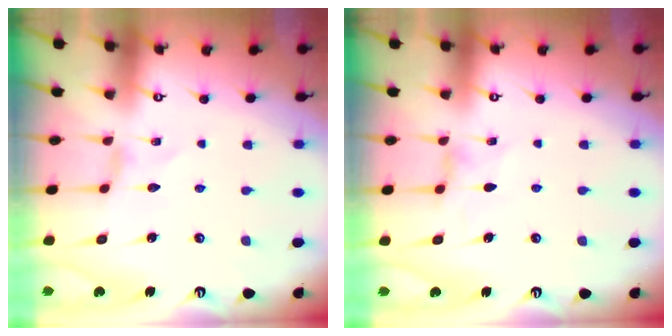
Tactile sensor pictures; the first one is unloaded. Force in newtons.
{"total": 1.7, "press": 1.6, "slide": 0.4}